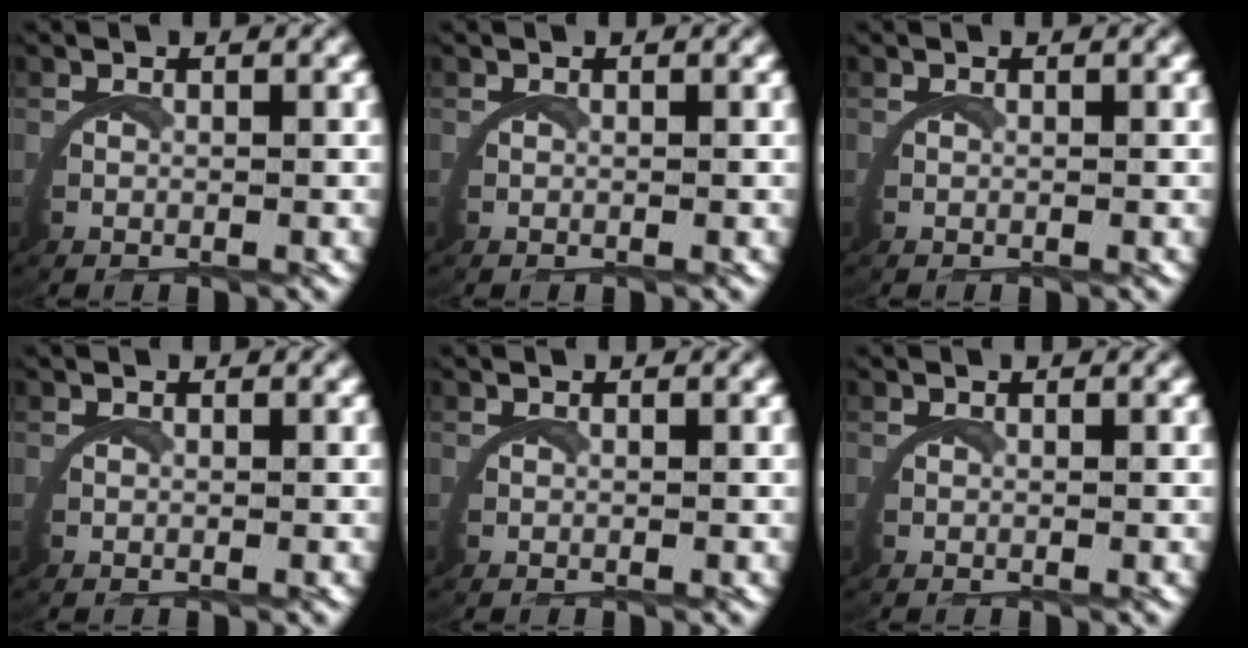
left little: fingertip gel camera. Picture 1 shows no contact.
{"total": 0.0}
{"total": 0.0}
{"total": 0.0}
{"total": 0.0}
{"total": 0.0}